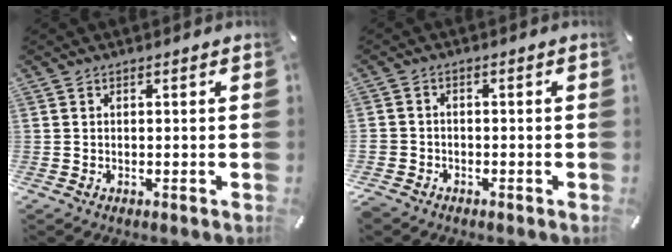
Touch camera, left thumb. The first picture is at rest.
{"total": 2.6, "force": [-1.7, 1.9, 0.4], "torque": [-0.012, 0.010, -0.040]}